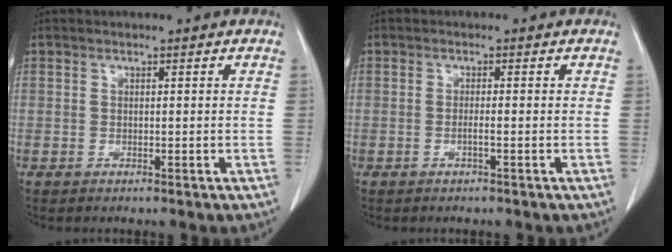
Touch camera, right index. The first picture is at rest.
{"total": 0.9, "force": [-0.3, -0.2, 0.8], "torque": [-0.015, 0.002, -0.004]}